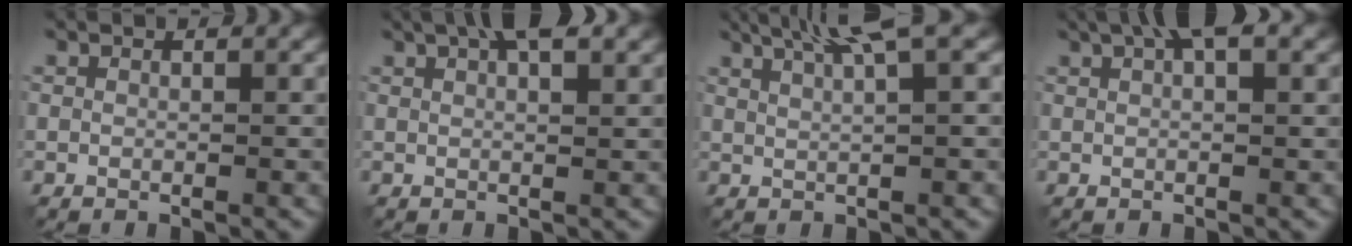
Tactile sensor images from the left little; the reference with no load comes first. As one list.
[{"total": 4.0, "force": [2.2, 1.0, 3.3], "torque": [-0.052, 0.010, 0.033]}, {"total": 4.7, "force": [2.6, 0.5, 3.9], "torque": [-0.063, 0.012, 0.044]}, {"total": 3.8, "force": [1.9, 0.9, 3.2], "torque": [-0.053, 0.009, 0.029]}]